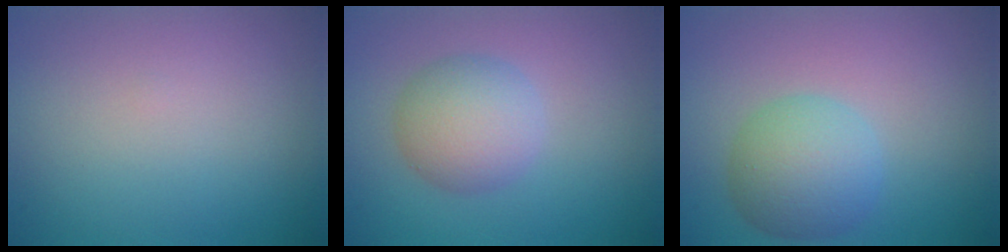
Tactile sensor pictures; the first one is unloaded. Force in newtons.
{"total": 4.3, "press": 4.3, "slide": 0.1}
{"total": 4.8, "press": 4.8, "slide": 0.1}